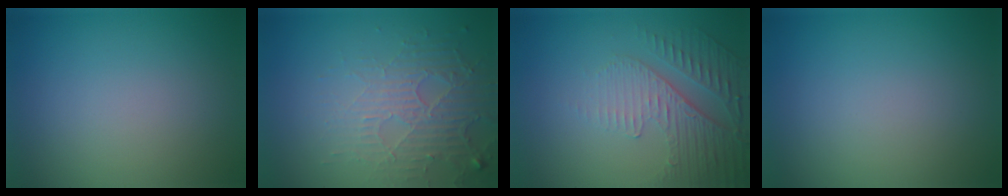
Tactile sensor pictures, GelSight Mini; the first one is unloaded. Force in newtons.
{"total": 5.1, "press": 3.4, "slide": 3.8}
{"total": 5.0, "press": 3.4, "slide": 3.7}
{"total": 0.0}